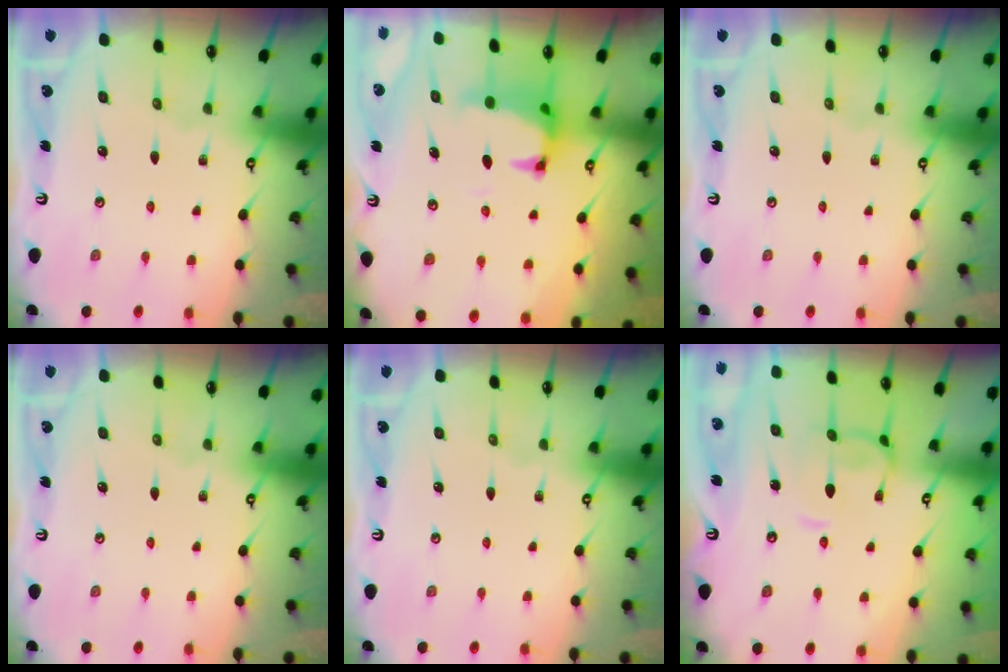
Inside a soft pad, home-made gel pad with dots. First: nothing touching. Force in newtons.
{"total": 1.2, "press": 0.5, "slide": 1.0}
{"total": 0.0}
{"total": 0.0}
{"total": 0.0}
{"total": 2.2, "press": 2.0, "slide": 0.7}